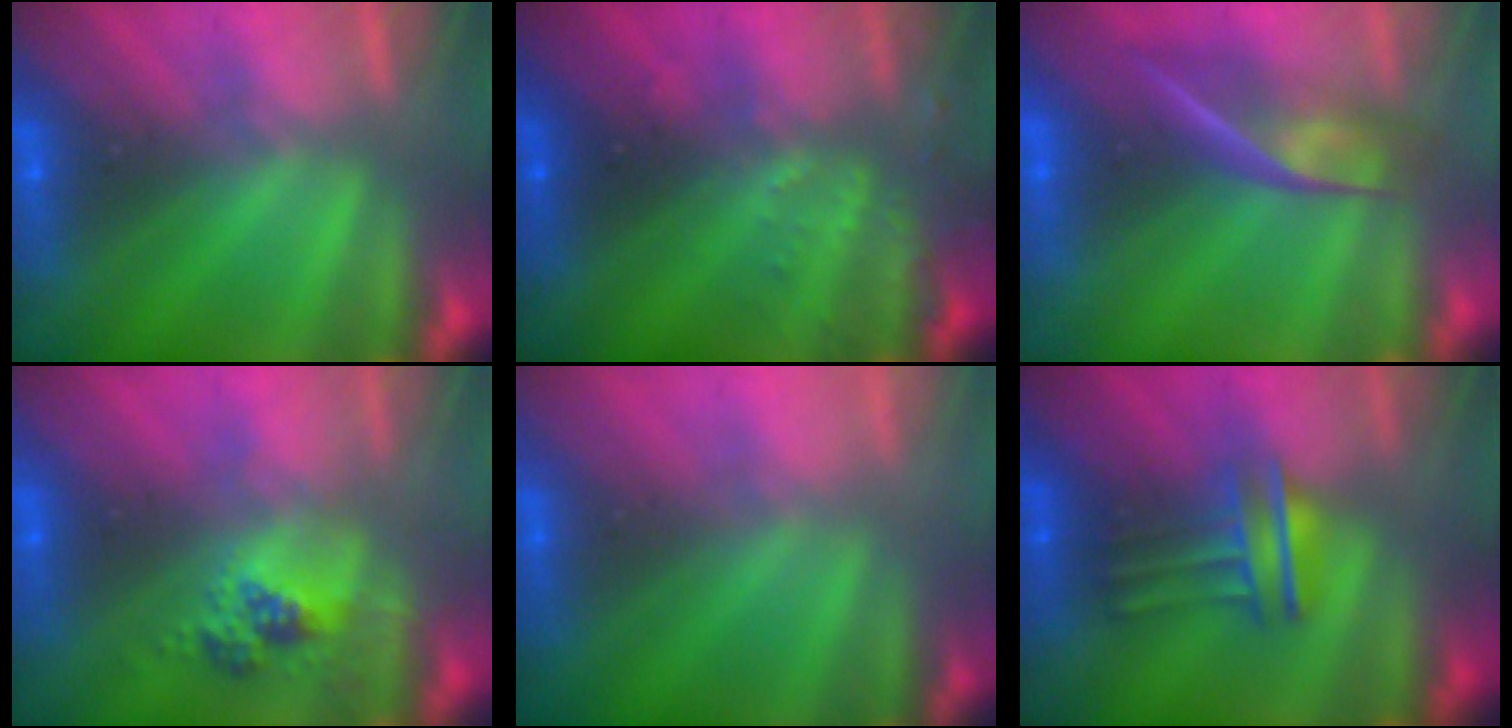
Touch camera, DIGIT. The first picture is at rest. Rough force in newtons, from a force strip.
{"total": 3.2}
{"total": 2.4}
{"total": 2.5}
{"total": 2.5}
{"total": 3.3}